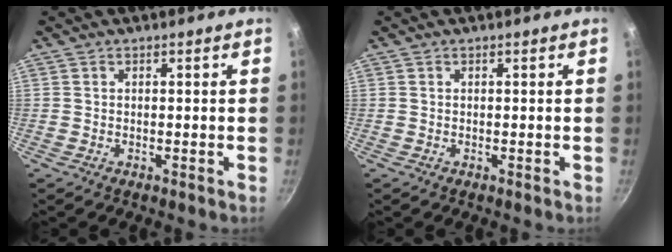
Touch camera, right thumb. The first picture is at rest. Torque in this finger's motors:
{"motor_torque": [-0.01, 0.01, -0.16, 0.06, 0.03]}